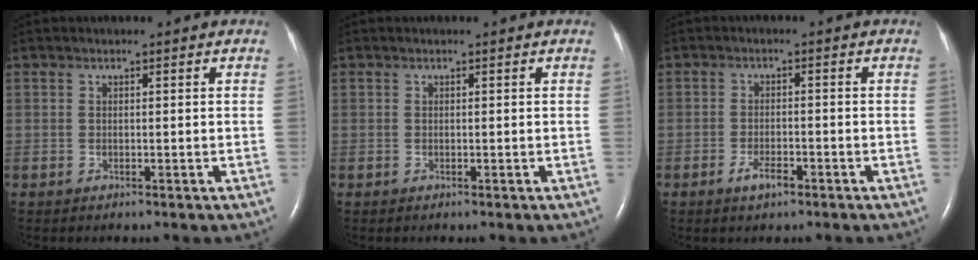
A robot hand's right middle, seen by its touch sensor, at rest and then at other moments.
{"total": 0.0}
{"total": 2.9, "force": [-1.8, 0.9, 2.0], "torque": [-0.042, 0.000, -0.033]}